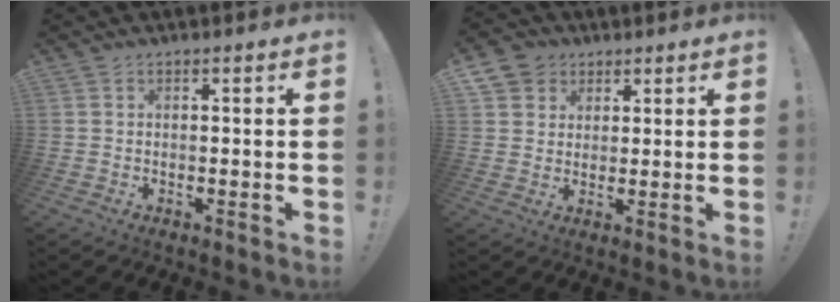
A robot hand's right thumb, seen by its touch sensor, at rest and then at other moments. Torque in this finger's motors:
{"motor_torque": [-0.03, 0.03, 0.08, -0.07, 0.00]}